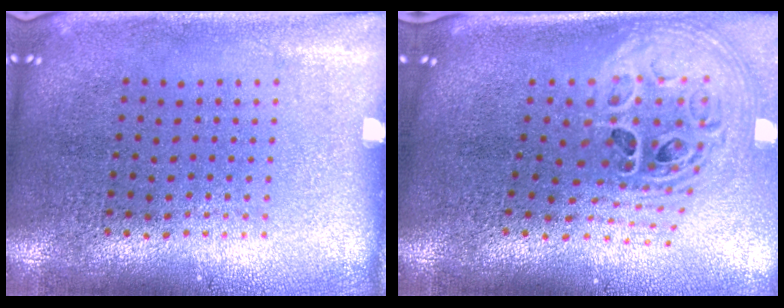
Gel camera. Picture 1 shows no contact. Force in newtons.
{"total": 2.6, "press": 1.8, "slide": 1.8}